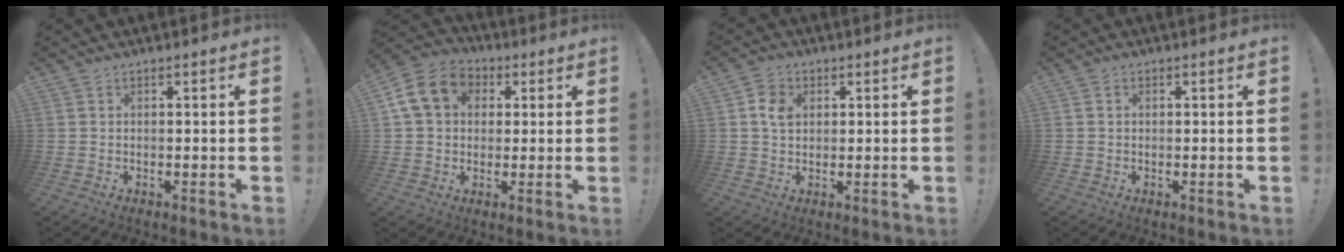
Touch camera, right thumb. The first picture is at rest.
{"total": 14.0, "force": [4.0, 11.3, 7.3], "torque": [-0.115, 0.002, 0.083]}
{"total": 5.2, "force": [1.1, 4.1, 3.0], "torque": [-0.040, 0.003, 0.019]}
{"total": 0.6, "force": [0.0, 0.5, 0.1], "torque": [-0.006, 0.005, 0.000]}